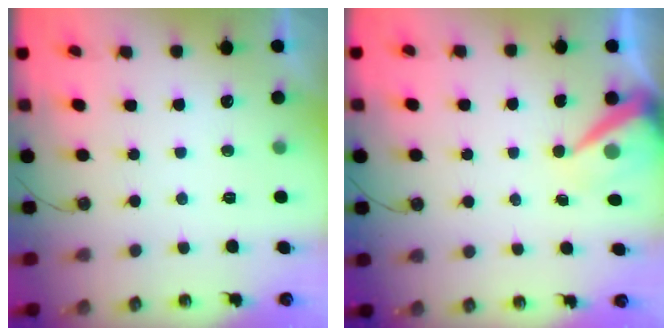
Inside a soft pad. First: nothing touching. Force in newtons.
{"total": 8.7, "press": 8.7, "slide": 0.7}